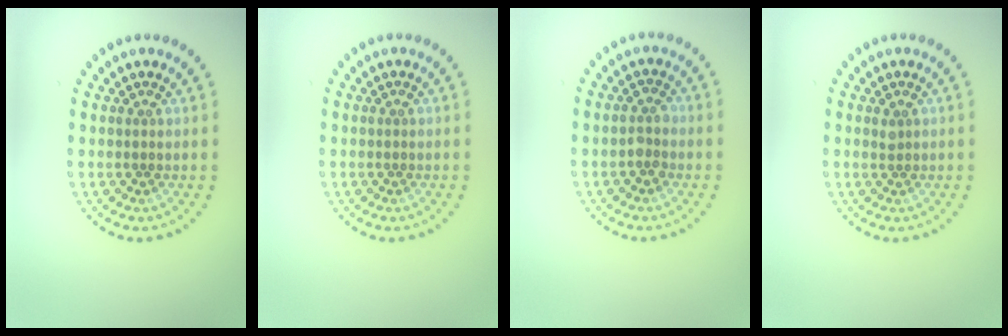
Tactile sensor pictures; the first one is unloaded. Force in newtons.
{"total": 0.0}
{"total": 1.5, "press": 1.4, "slide": 0.5}
{"total": 0.6, "press": 0.5, "slide": 0.3}